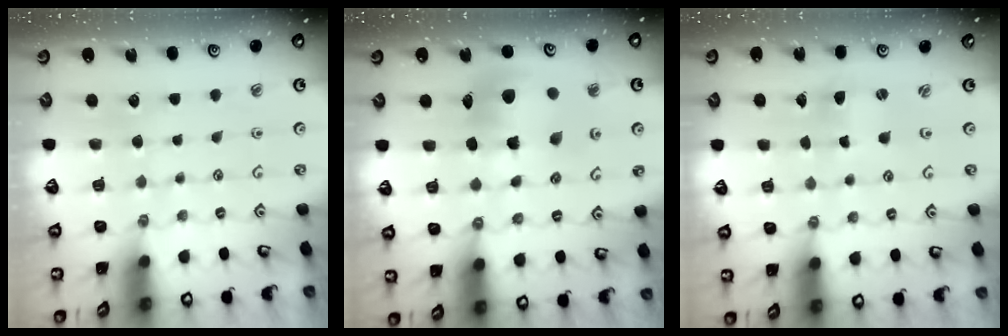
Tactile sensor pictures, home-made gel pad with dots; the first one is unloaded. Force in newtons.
{"total": 11.2, "press": 11.2, "slide": 1.4}
{"total": 1.4, "press": 1.4, "slide": 0.2}